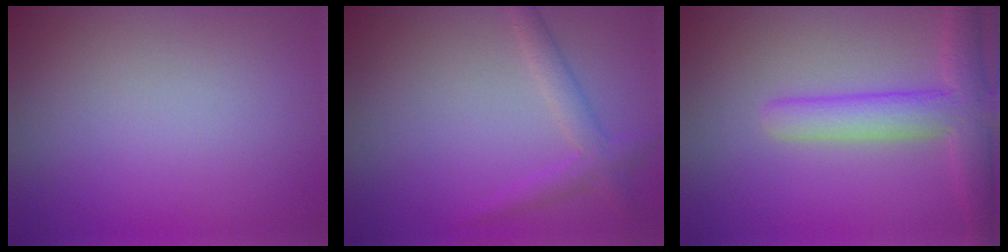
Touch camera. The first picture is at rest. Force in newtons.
{"total": 2.3, "press": 2.3, "slide": 0.1}
{"total": 5.1, "press": 5.0, "slide": 0.5}